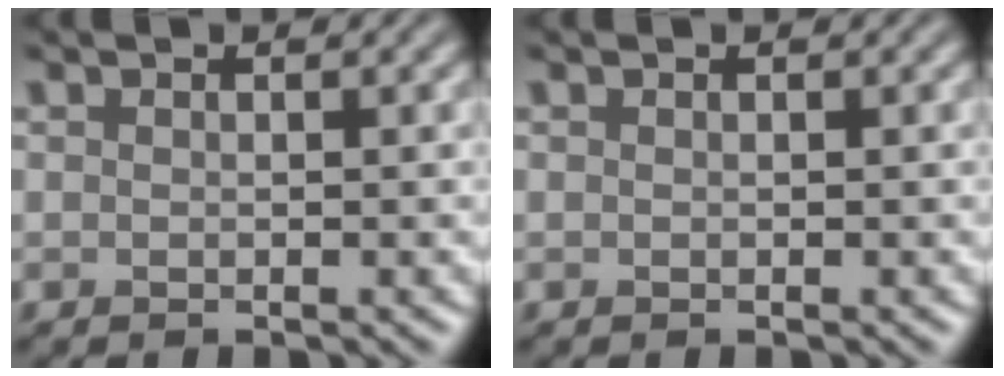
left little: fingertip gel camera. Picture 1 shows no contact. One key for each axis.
{"total": 0.0}